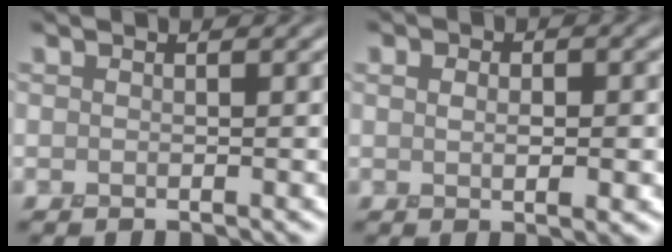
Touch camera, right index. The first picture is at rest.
{"total": 2.9, "force": [0.3, 1.6, 2.4], "torque": [-0.031, -0.002, 0.004]}